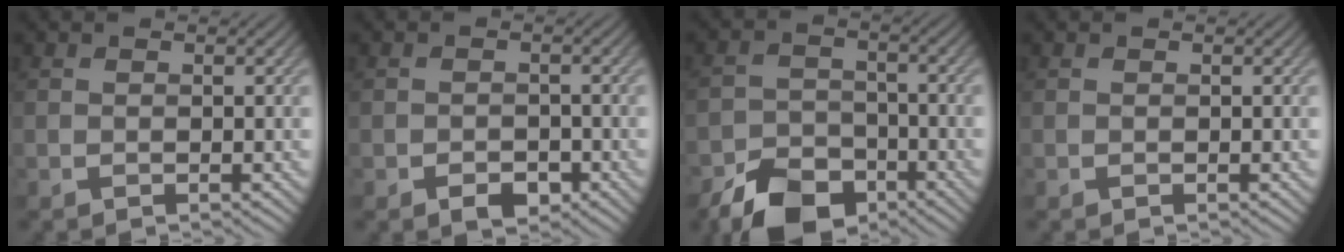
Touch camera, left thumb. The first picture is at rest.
{"total": 2.7, "force": [-1.6, 1.6, 1.4], "torque": [-0.020, -0.003, -0.026]}
{"total": 8.3, "force": [-6.1, 4.4, 3.5], "torque": [-0.065, -0.010, -0.114]}
{"total": 0.0}